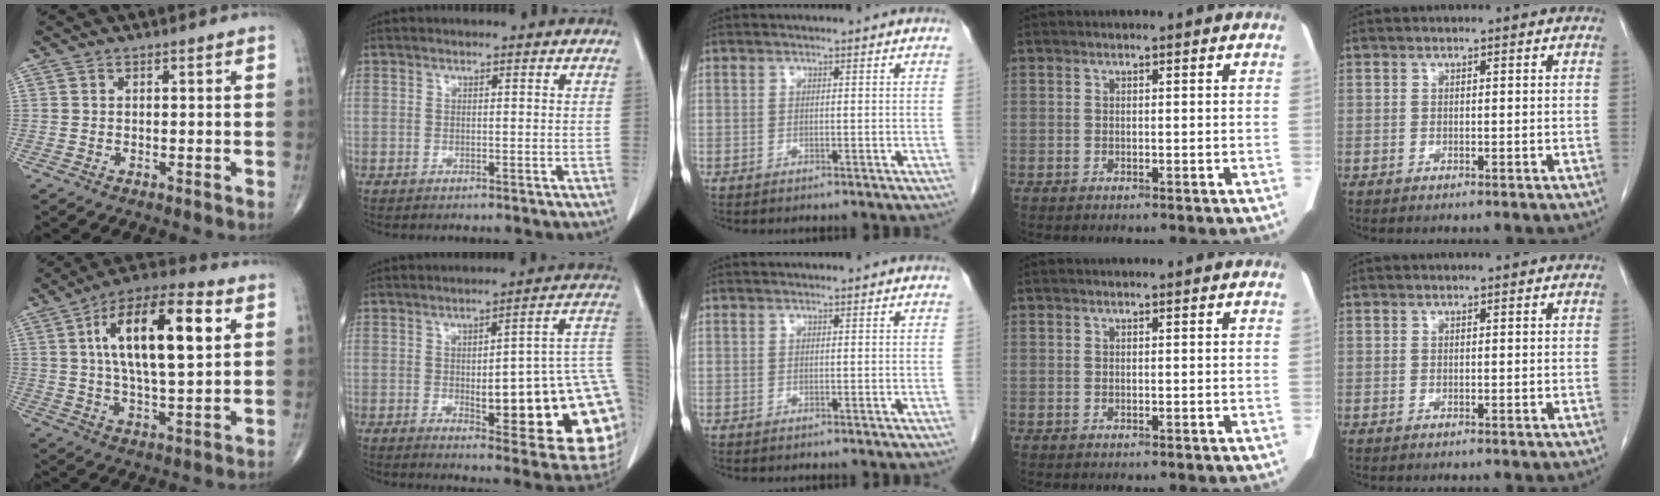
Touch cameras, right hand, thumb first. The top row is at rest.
{"thumb": {"total": 18.6, "force": [4.9, 6.8, 16.6], "torque": [-0.276, 0.006, 0.077]}, "index": {"total": 23.2, "force": [-2.4, 4.9, 22.5], "torque": [-0.189, 0.017, -0.017]}}